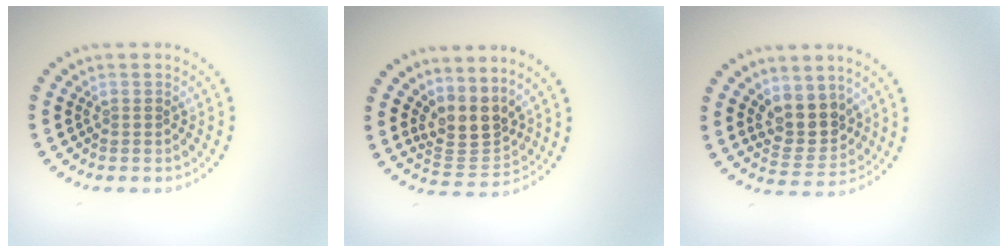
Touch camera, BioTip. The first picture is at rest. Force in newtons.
{"total": 3.5, "press": 2.6, "slide": 2.4}
{"total": 3.7, "press": 3.4, "slide": 1.5}